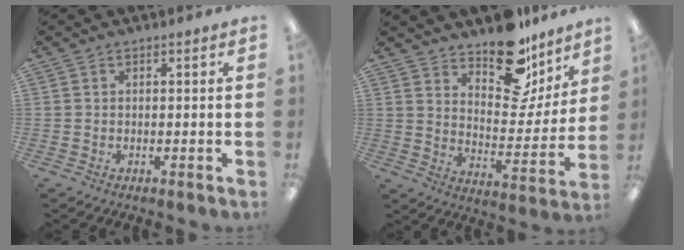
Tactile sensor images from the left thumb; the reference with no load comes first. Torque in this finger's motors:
{"motor_torque": [2.38, 1.33, 1.60, -1.21, 0.24]}